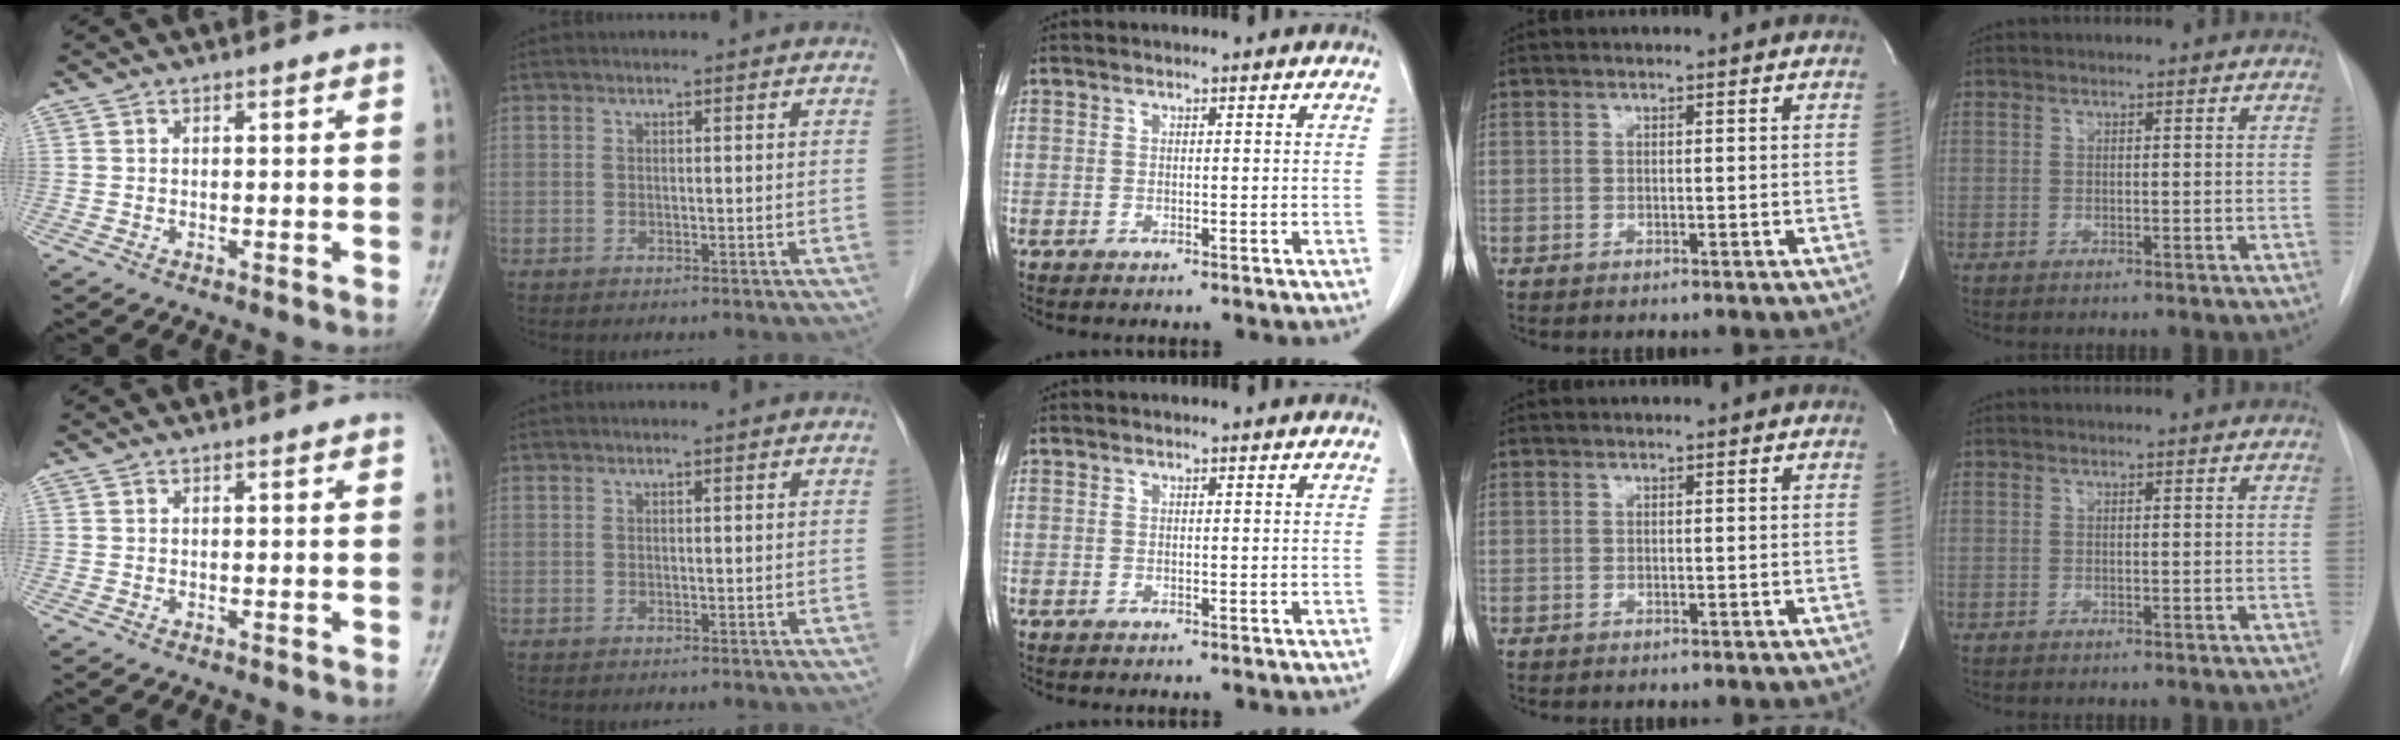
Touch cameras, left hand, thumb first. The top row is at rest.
{}